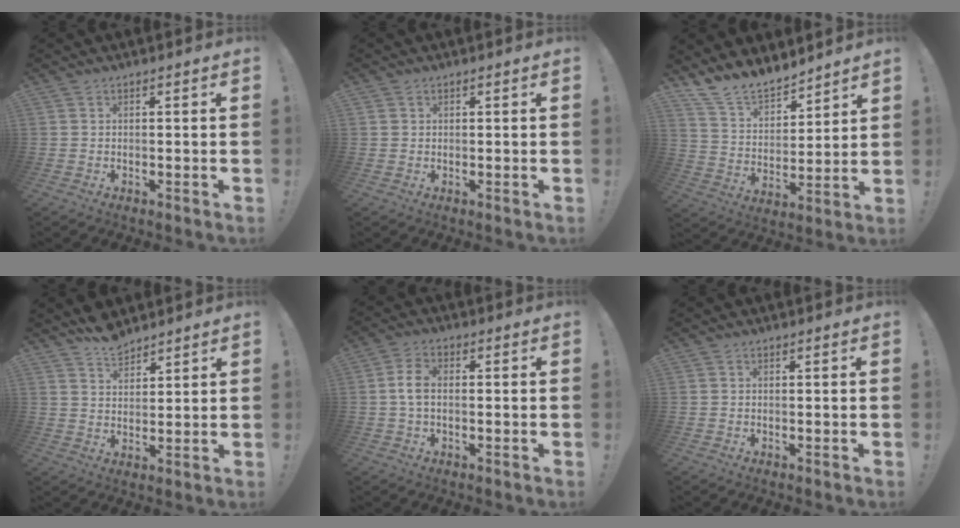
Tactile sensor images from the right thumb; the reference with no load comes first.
{"total": 1.1, "force": [0.5, 0.9, 0.0], "torque": [0.002, 0.001, 0.009]}
{"total": 11.9, "force": [11.0, 3.9, 2.4], "torque": [-0.064, -0.092, 0.210]}
{"total": 6.7, "force": [5.9, 2.6, 1.9], "torque": [-0.032, -0.034, 0.110]}
{"total": 5.5, "force": [-0.1, 3.1, 4.5], "torque": [-0.087, 0.006, -0.002]}
{"total": 0.0}